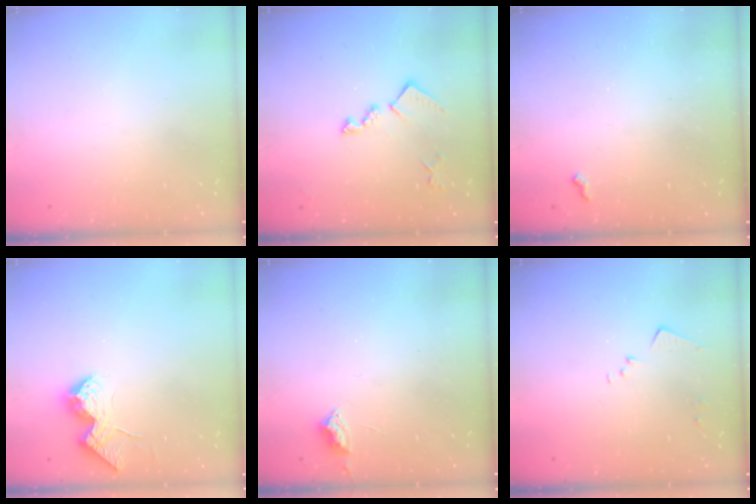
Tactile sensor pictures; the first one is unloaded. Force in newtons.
{"total": 12.0, "press": 12.0, "slide": 0.4}
{"total": 5.0, "press": 5.0, "slide": 0.7}
{"total": 16.7, "press": 16.7, "slide": 0.5}
{"total": 2.9, "press": 2.8, "slide": 0.4}
{"total": 6.4, "press": 6.3, "slide": 0.8}